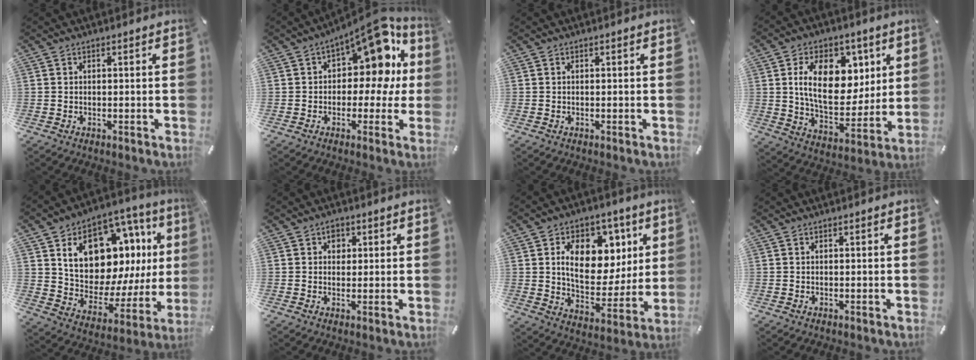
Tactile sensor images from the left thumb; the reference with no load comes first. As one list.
[{"total": 15.8, "force": [6.5, 9.0, 11.3], "torque": [-0.145, -0.054, 0.109]}, {"total": 0.0}, {"total": 17.3, "force": [5.3, 11.6, 11.7], "torque": [-0.180, -0.005, 0.096]}, {"total": 19.8, "force": [9.2, 12.3, 12.5], "torque": [-0.187, -0.066, 0.162]}, {"total": 2.5, "force": [0.7, 2.1, 1.1], "torque": [0.000, -0.003, 0.004]}, {"total": 16.5, "force": [5.4, 11.8, 10.3], "torque": [-0.147, -0.015, 0.099]}, {"total": 0.0}]